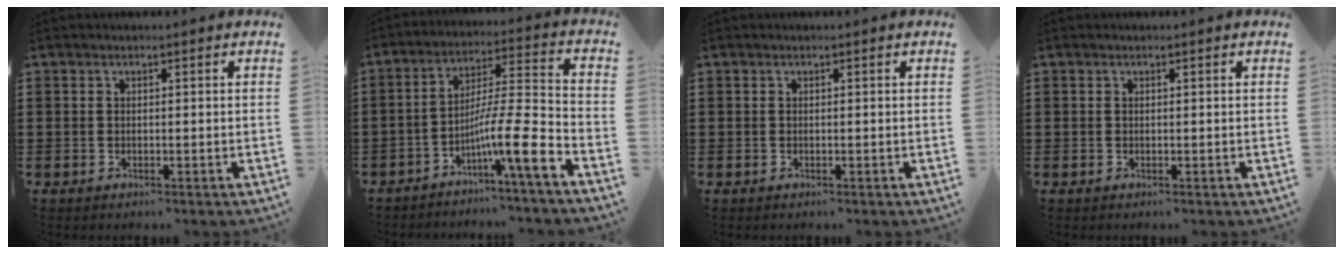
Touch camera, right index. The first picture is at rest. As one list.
[{"total": 10.7, "force": [-5.7, 0.3, 9.0], "torque": [-0.152, -0.016, -0.108]}, {"total": 0.0}, {"total": 0.0}]